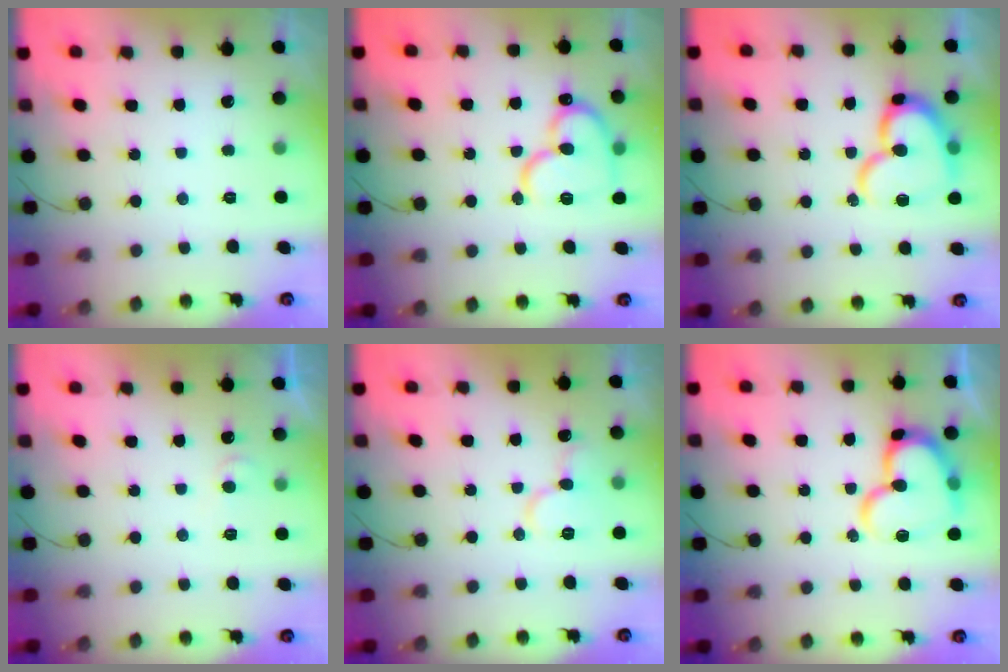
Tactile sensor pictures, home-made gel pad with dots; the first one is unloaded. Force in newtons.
{"total": 15.6, "press": 15.5, "slide": 1.8}
{"total": 16.3, "press": 16.3, "slide": 1.4}
{"total": 4.4, "press": 4.4, "slide": 0.5}
{"total": 10.2, "press": 10.1, "slide": 1.3}
{"total": 15.9, "press": 15.8, "slide": 1.9}